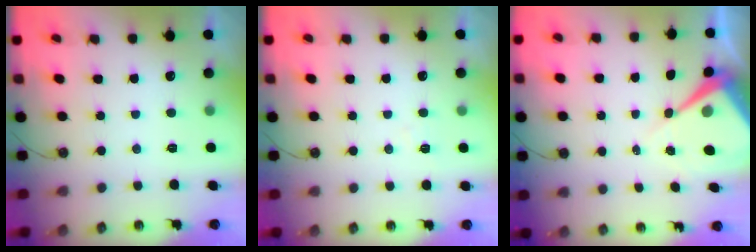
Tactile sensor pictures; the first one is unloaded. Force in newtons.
{"total": 3.6, "press": 3.5, "slide": 0.6}
{"total": 8.3, "press": 8.2, "slide": 0.6}